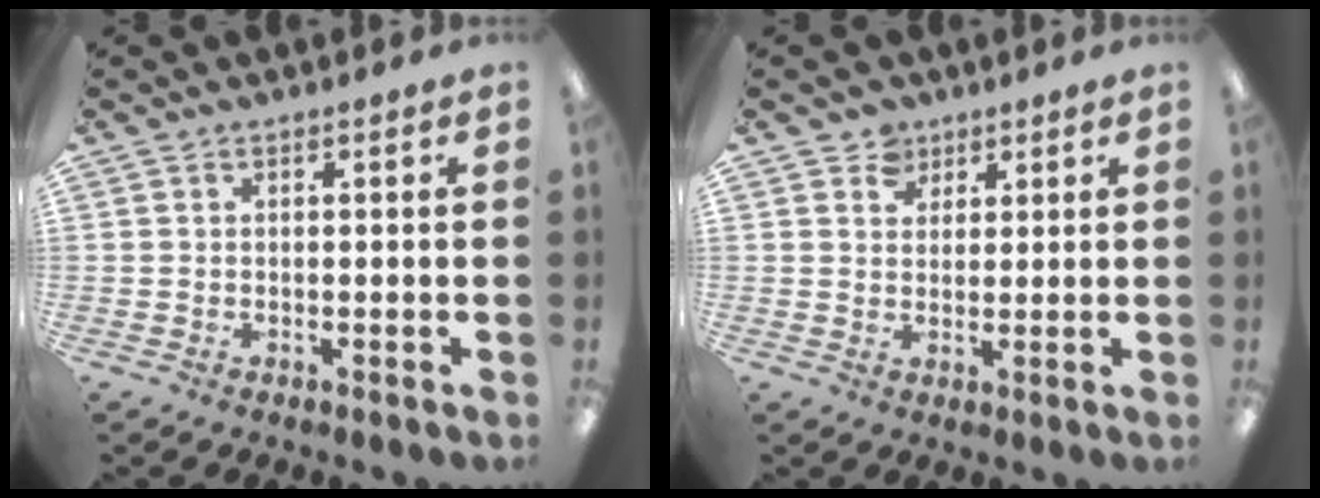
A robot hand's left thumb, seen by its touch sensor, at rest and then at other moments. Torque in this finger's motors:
{"motor_torque": [0.00, -0.04, -0.11, -0.08, 0.00]}